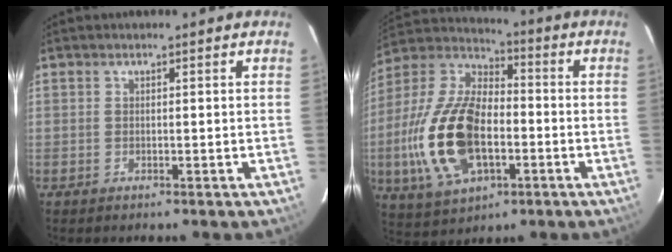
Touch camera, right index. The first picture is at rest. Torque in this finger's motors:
{"motor_torque": [2.14, 0.00, 1.05, 0.21]}